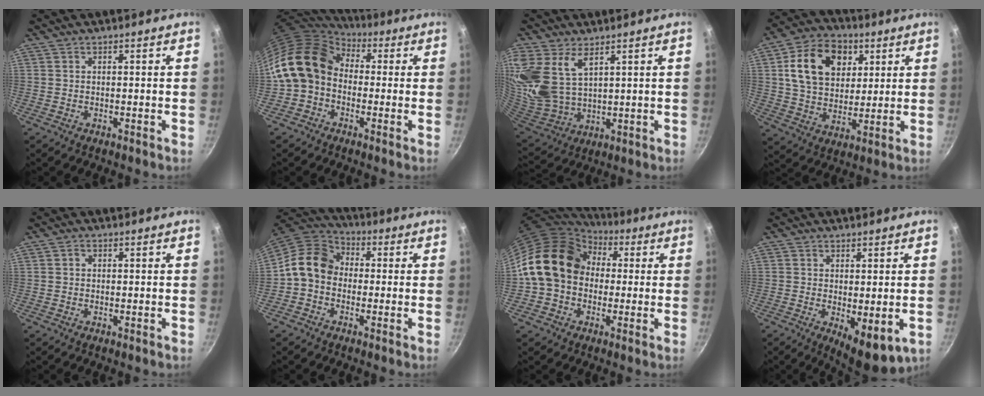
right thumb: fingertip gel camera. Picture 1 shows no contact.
{"total": 14.1, "force": [0.5, 11.2, 8.5], "torque": [-0.137, 0.036, -0.010]}
{"total": 18.1, "force": [8.3, 10.9, 11.8], "torque": [-0.273, -0.020, 0.182]}
{"total": 16.8, "force": [5.3, 12.3, 10.2], "torque": [-0.151, -0.002, 0.083]}
{"total": 1.1, "force": [0.1, 1.0, 0.5], "torque": [-0.007, 0.006, 0.001]}
{"total": 10.6, "force": [-0.4, 8.7, 6.0], "torque": [-0.078, 0.033, -0.032]}
{"total": 16.9, "force": [2.2, 13.5, 9.9], "torque": [-0.148, 0.039, 0.028]}
{"total": 7.2, "force": [-0.6, 3.1, 6.5], "torque": [-0.080, -0.020, 0.000]}